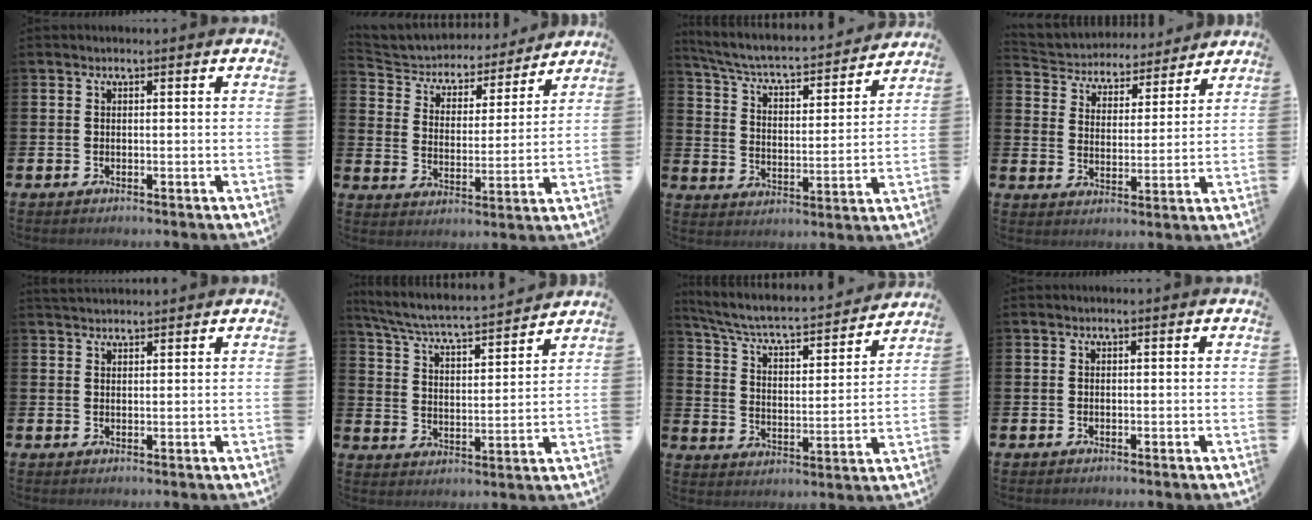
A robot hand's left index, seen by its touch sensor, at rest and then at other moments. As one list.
[{"total": 5.2, "force": [4.8, 2.0, 0.4], "torque": [-0.045, -0.042, 0.078]}, {"total": 5.9, "force": [5.4, 1.1, 2.1], "torque": [-0.071, -0.046, 0.084]}, {"total": 4.8, "force": [4.5, 1.8, -0.2], "torque": [-0.031, -0.039, 0.074]}, {"total": 1.7, "force": [1.6, 0.3, 0.0], "torque": [0.007, -0.005, 0.028]}, {"total": 5.6, "force": [5.4, 0.1, 1.6], "torque": [-0.058, -0.047, 0.088]}, {"total": 6.5, "force": [5.9, 1.1, 2.5], "torque": [-0.080, -0.048, 0.093]}, {"total": 0.0}]